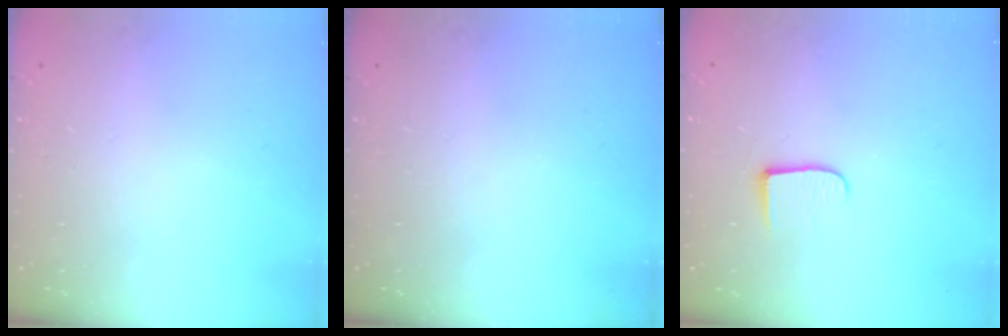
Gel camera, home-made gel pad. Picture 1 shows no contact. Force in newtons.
{"total": 0.0}
{"total": 7.4, "press": 7.4, "slide": 0.6}